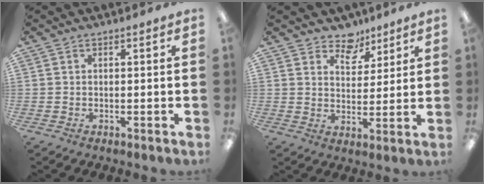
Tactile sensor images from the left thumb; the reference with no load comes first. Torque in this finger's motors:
{"motor_torque": [0.00, -0.01, -0.48, 0.12, 0.04]}